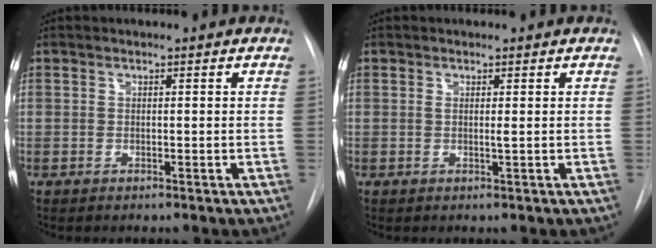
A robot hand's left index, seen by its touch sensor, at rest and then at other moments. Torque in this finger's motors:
{"motor_torque": [0.26, 0.09, 0.00, 0.00]}